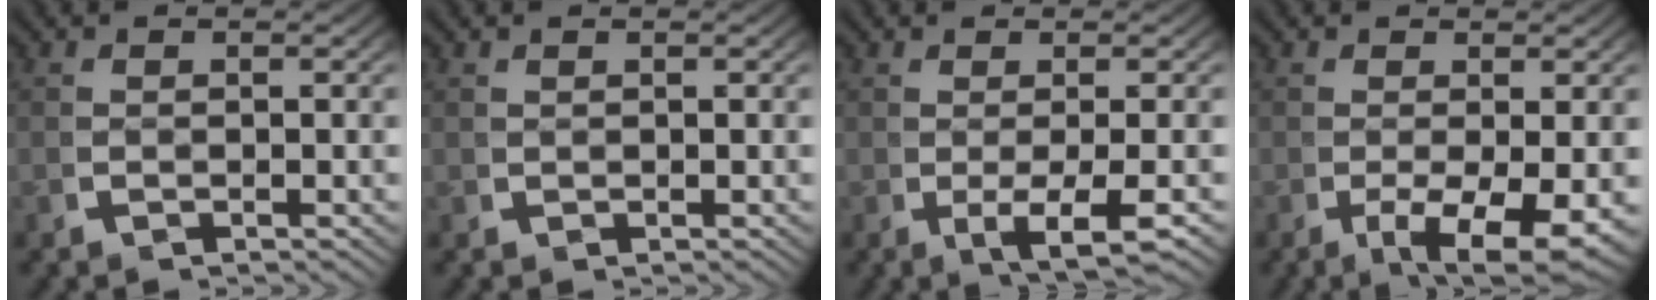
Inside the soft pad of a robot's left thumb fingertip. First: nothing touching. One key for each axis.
{"total": 0.0}
{"total": 3.8, "fx": -0.7, "fy": 1.3, "fz": 3.5, "tx": -0.069, "ty": -0.016, "tz": -0.002}
{"total": 6.1, "fx": -1.4, "fy": 3.0, "fz": 5.1, "tx": -0.092, "ty": -0.035, "tz": -0.005}